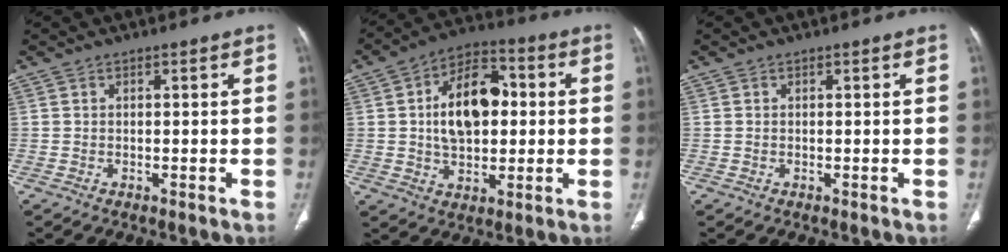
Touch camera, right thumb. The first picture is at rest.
{"total": 15.2, "force": [1.5, 9.6, 11.7], "torque": [-0.161, 0.020, 0.020]}
{"total": 0.0}